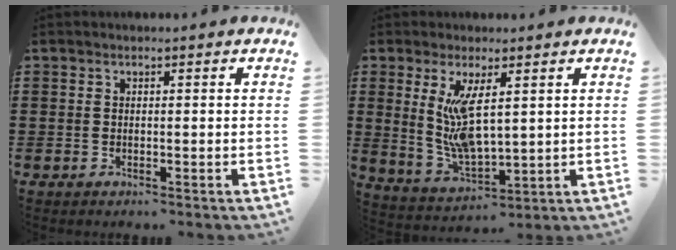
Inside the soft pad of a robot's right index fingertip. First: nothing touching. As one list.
[{"total": 7.8, "force": [2.0, 3.0, 6.9], "torque": [-0.151, -0.004, 0.035]}]